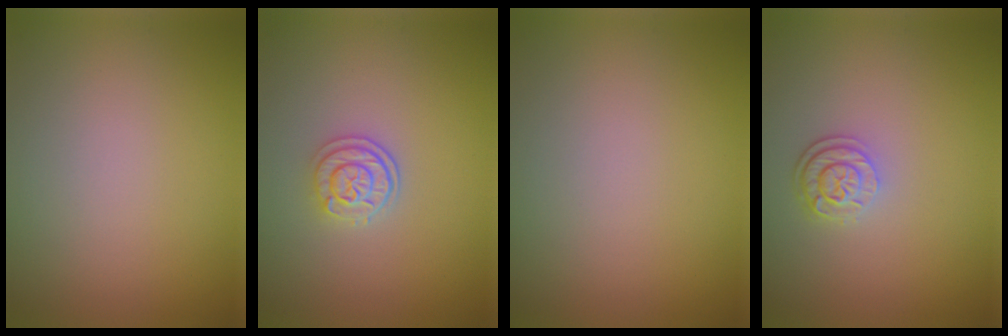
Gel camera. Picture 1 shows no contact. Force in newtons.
{"total": 2.4, "press": 2.1, "slide": 1.1}
{"total": 0.0}
{"total": 2.5, "press": 1.9, "slide": 1.6}